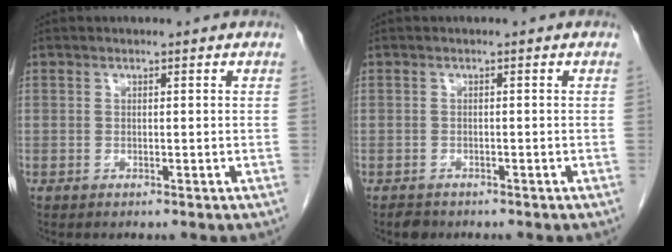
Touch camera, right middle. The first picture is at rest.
{"total": 1.6, "force": [-1.3, 0.8, 0.4], "torque": [-0.013, -0.001, -0.019]}